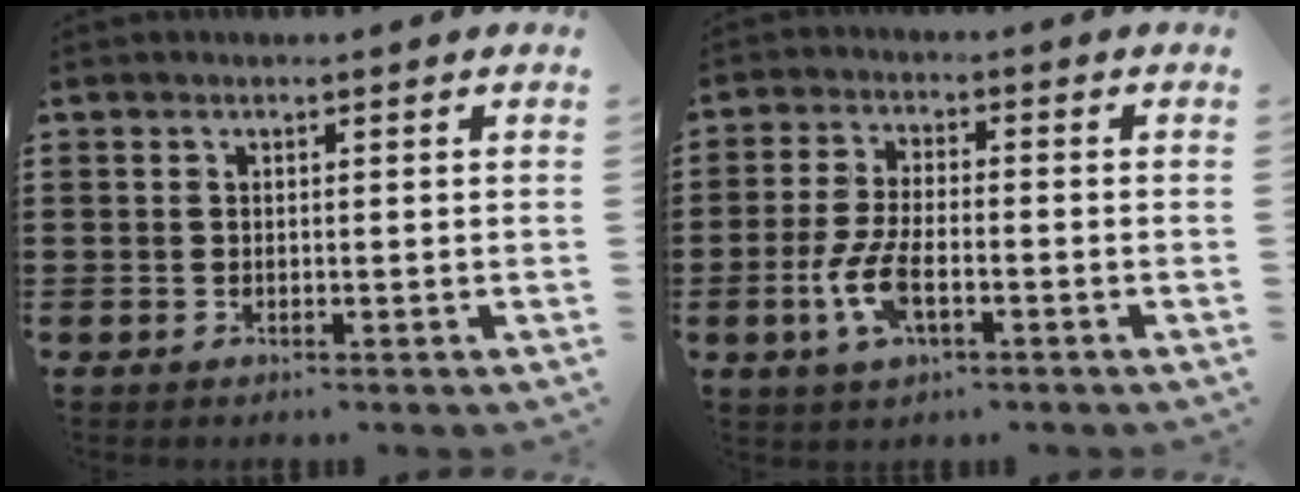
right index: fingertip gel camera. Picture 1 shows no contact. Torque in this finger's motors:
{"motor_torque": [2.14, 0.00, 0.28, 0.07]}